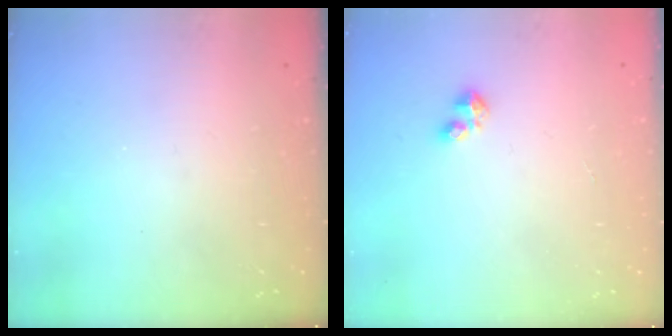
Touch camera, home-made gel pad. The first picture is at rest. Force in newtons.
{"total": 2.9, "press": 2.9, "slide": 0.5}